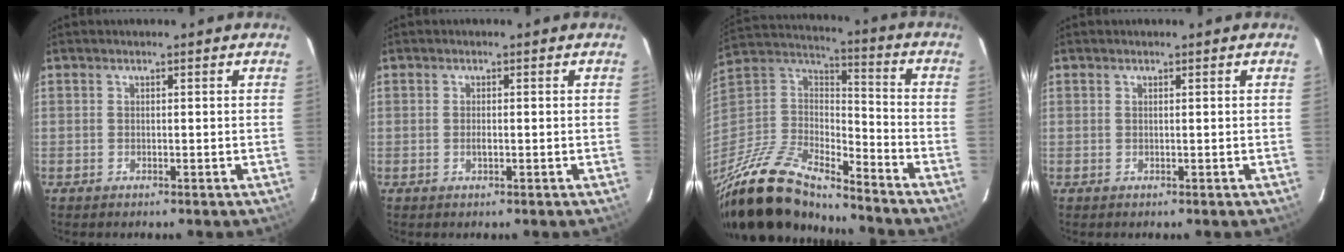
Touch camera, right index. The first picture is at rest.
{"total": 1.0, "force": [-0.2, 0.4, 0.8], "torque": [-0.016, 0.000, -0.005]}
{"total": 21.3, "force": [-17.2, 6.5, 10.8], "torque": [-0.230, -0.009, -0.320]}
{"total": 0.0}